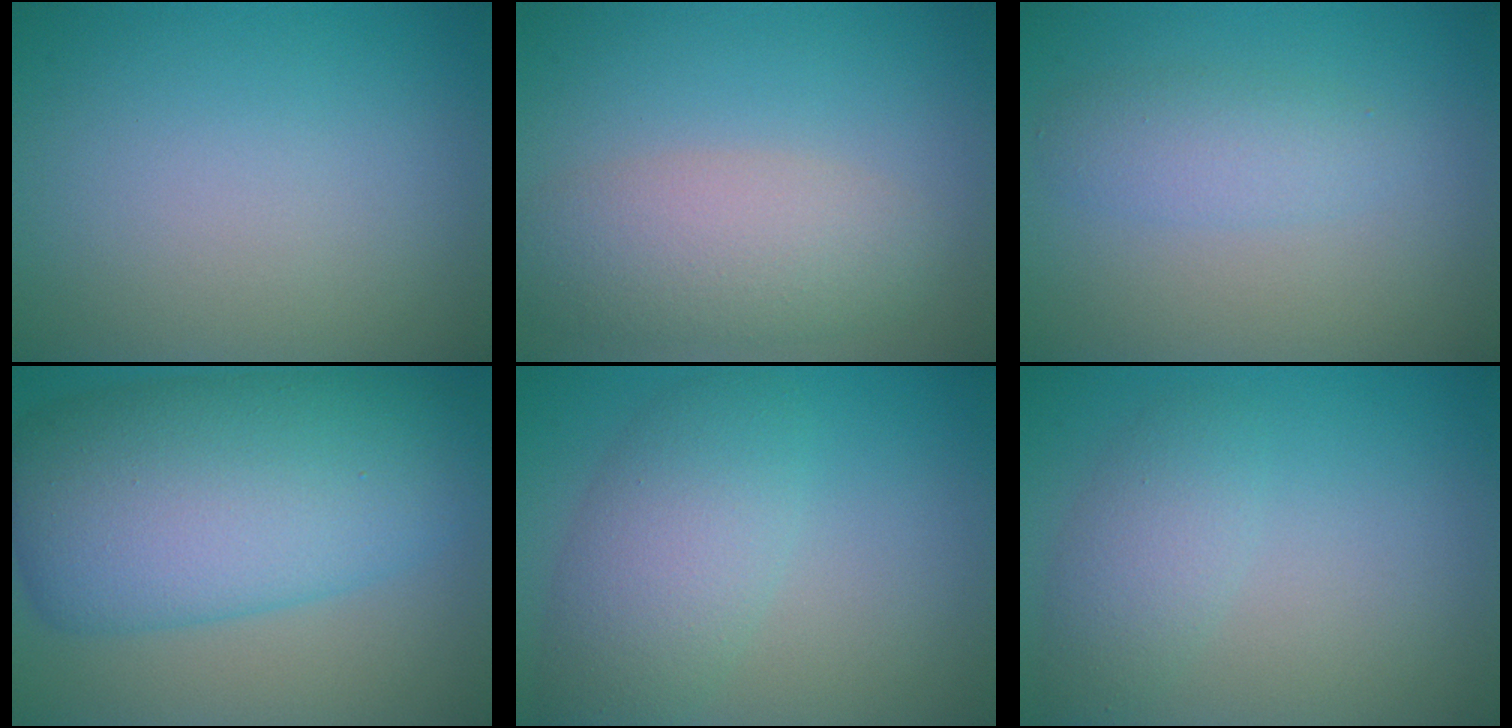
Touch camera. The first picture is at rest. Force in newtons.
{"total": 4.7, "press": 4.7, "slide": 0.2}
{"total": 2.3, "press": 2.3, "slide": 0.2}
{"total": 12.6, "press": 12.6, "slide": 0.2}
{"total": 5.1, "press": 5.1, "slide": 0.1}
{"total": 2.6, "press": 2.6, "slide": 0.2}